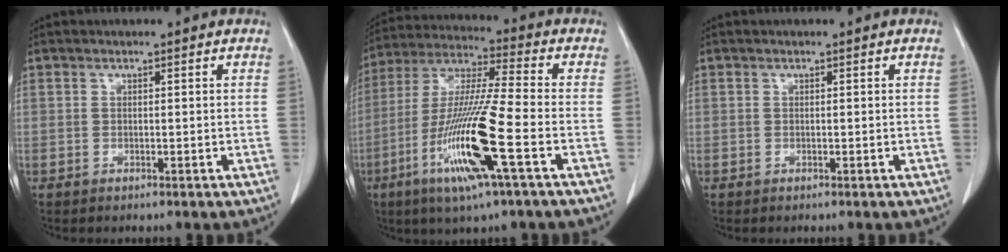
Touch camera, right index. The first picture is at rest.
{"total": 16.2, "force": [-5.9, 0.0, 15.1], "torque": [-0.314, -0.021, -0.114]}
{"total": 0.0}